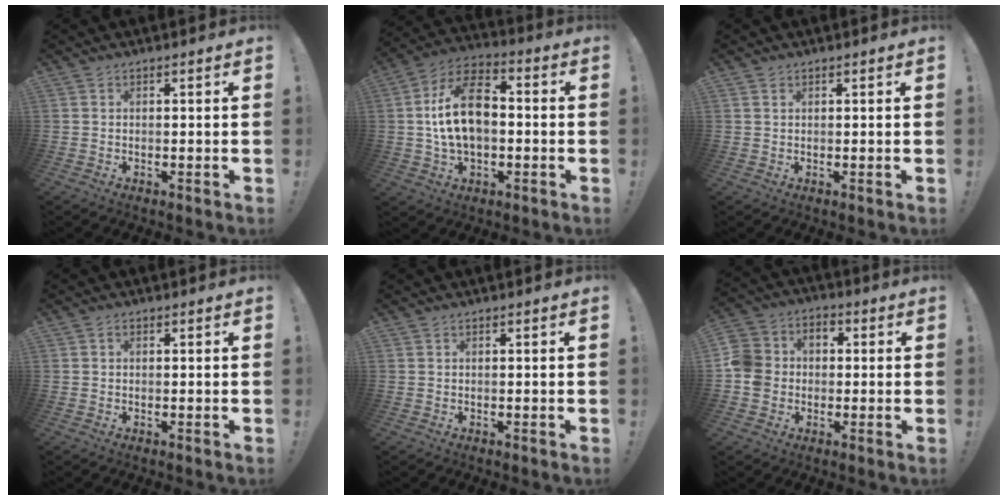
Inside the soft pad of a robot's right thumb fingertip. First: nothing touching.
{"total": 16.0, "force": [-0.1, 10.2, 12.3], "torque": [-0.208, 0.021, -0.003]}
{"total": 0.8, "force": [0.6, 0.4, 0.2], "torque": [0.000, -0.003, 0.010]}
{"total": 0.5, "force": [0.0, 0.5, 0.2], "torque": [-0.008, 0.005, 0.000]}
{"total": 0.0}
{"total": 9.3, "force": [-2.4, 8.3, 3.5], "torque": [-0.065, 0.023, -0.043]}